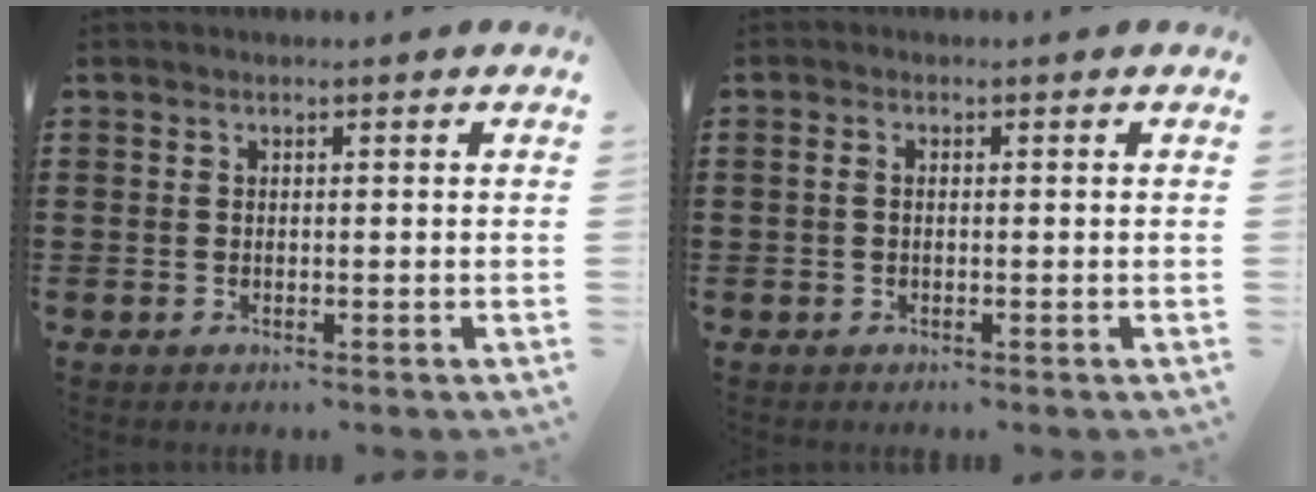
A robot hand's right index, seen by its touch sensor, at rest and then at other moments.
{"total": 0.7, "force": [-0.3, 0.3, 0.6], "torque": [-0.013, -0.001, -0.006]}